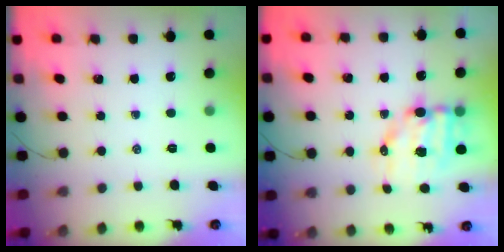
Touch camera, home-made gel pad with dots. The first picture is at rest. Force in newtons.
{"total": 10.8, "press": 10.7, "slide": 1.5}